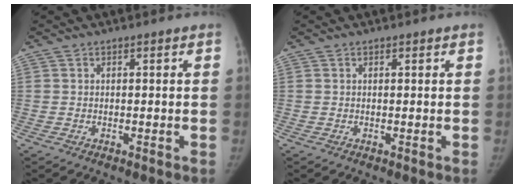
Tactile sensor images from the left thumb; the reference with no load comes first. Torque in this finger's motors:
{"motor_torque": [0.30, -0.05, -0.11, 0.01, -0.01]}